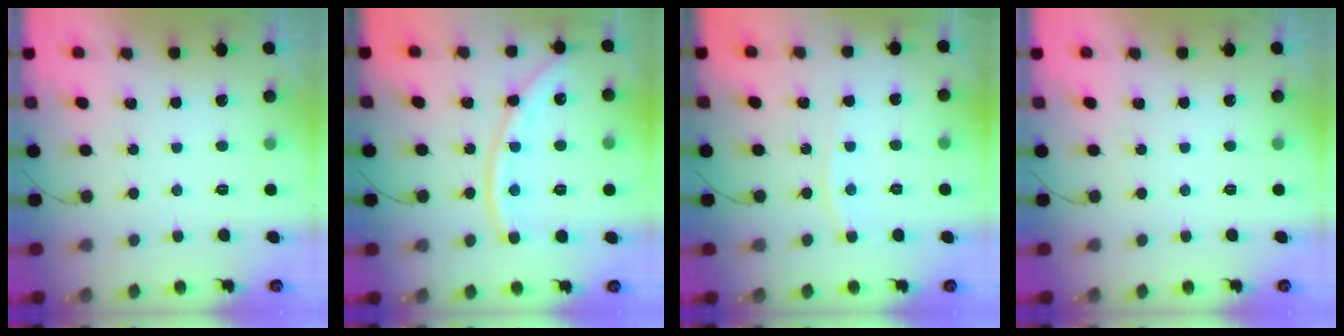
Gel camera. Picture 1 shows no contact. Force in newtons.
{"total": 12.2, "press": 12.1, "slide": 1.7}
{"total": 5.2, "press": 5.2, "slide": 0.7}
{"total": 0.0}